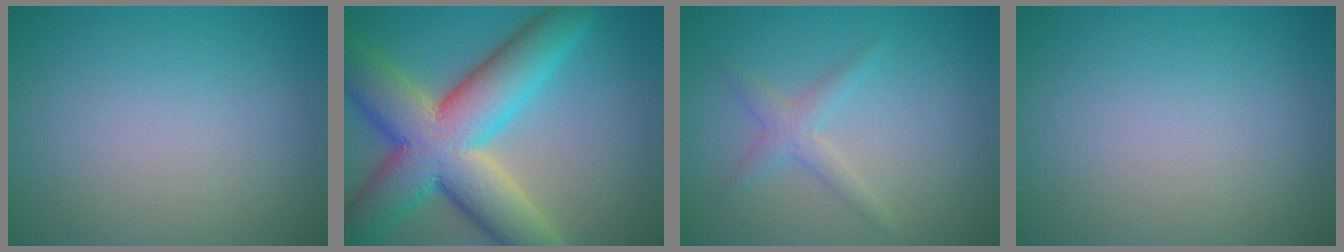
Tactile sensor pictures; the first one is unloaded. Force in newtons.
{"total": 13.0, "press": 13.0, "slide": 0.8}
{"total": 1.9, "press": 1.9, "slide": 0.1}
{"total": 0.0}